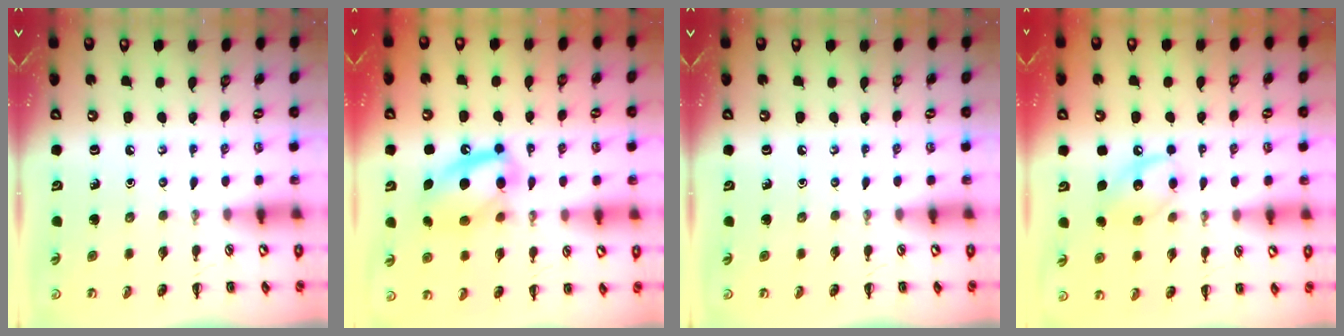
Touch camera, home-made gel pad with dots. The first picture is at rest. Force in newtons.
{"total": 14.5, "press": 14.3, "slide": 2.7}
{"total": 0.0}
{"total": 10.6, "press": 10.6, "slide": 1.3}